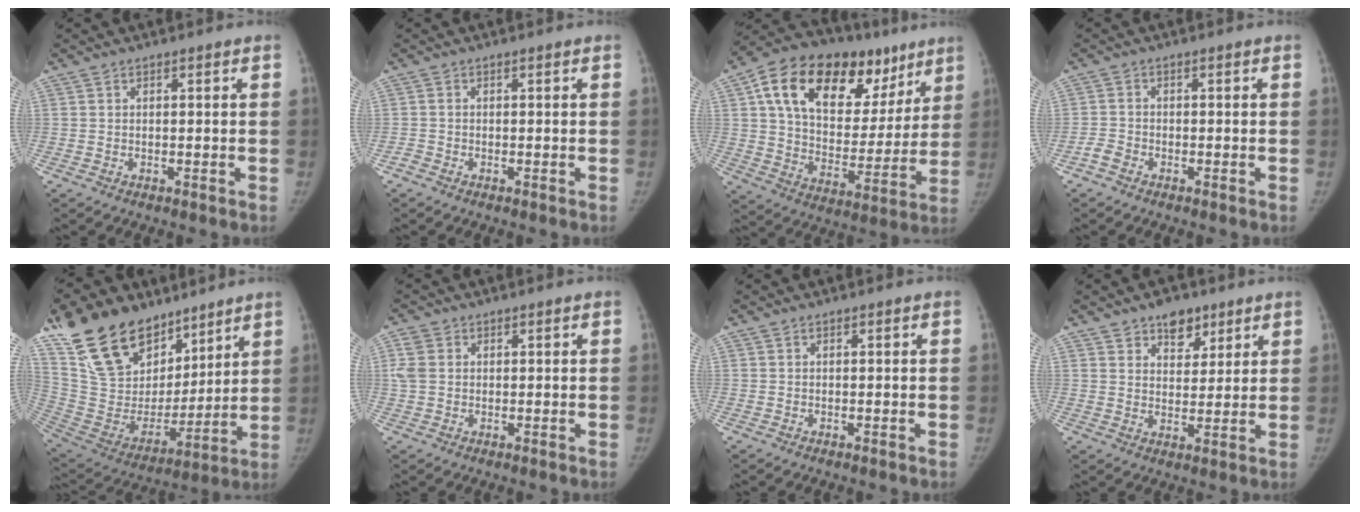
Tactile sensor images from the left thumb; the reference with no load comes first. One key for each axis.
{"total": 0.9, "fx": -0.8, "fy": 0.5, "fz": 0.2, "tx": -0.008, "ty": -0.001, "tz": -0.021}
{"total": 29.0, "fx": 13.8, "fy": 17.0, "fz": 19.0, "tx": -0.262, "ty": 0.016, "tz": 0.226}
{"total": 2.1, "fx": -1.5, "fy": 1.2, "fz": 0.8, "tx": -0.020, "ty": 0.007, "tz": -0.033}
{"total": 26.2, "fx": 17.7, "fy": 15.1, "fz": 12.2, "tx": -0.201, "ty": -0.047, "tz": 0.326}
{"total": 3.2, "fx": 0.6, "fy": 2.7, "fz": 1.7, "tx": -0.039, "ty": 0.003, "tz": 0.010}
{"total": 0.0}
{"total": 6.7, "fx": 4.3, "fy": 4.1, "fz": 3.0, "tx": -0.012, "ty": -0.024, "tz": 0.067}